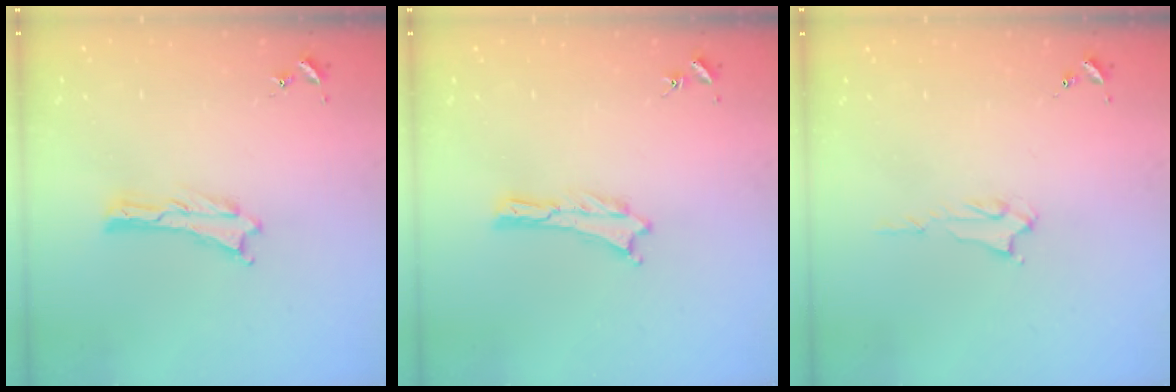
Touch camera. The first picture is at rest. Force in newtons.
{"total": 0.0}
{"total": 2.2, "press": 2.2, "slide": 0.4}